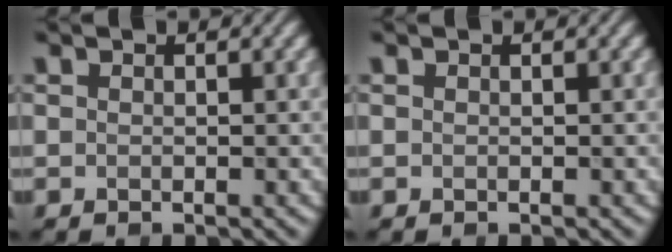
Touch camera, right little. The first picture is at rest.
{"total": 0.0}